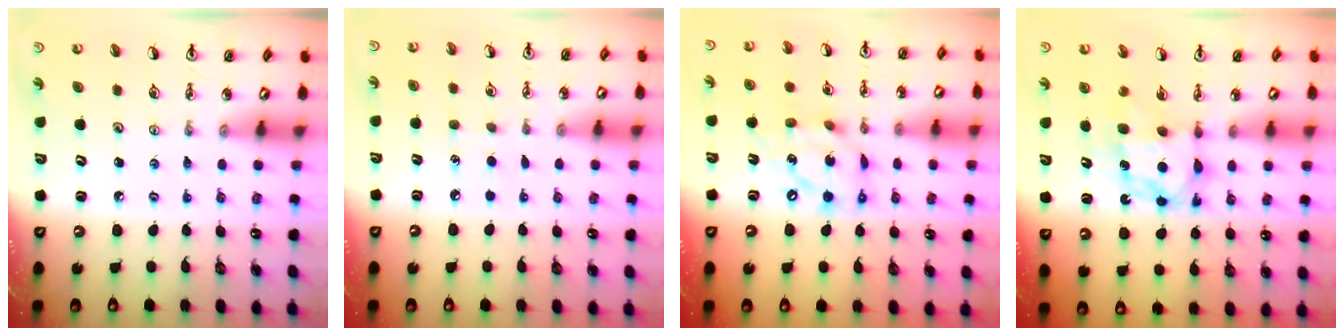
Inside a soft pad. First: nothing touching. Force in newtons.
{"total": 4.2, "press": 4.2, "slide": 0.4}
{"total": 14.0, "press": 13.9, "slide": 1.6}
{"total": 6.4, "press": 6.4, "slide": 0.5}